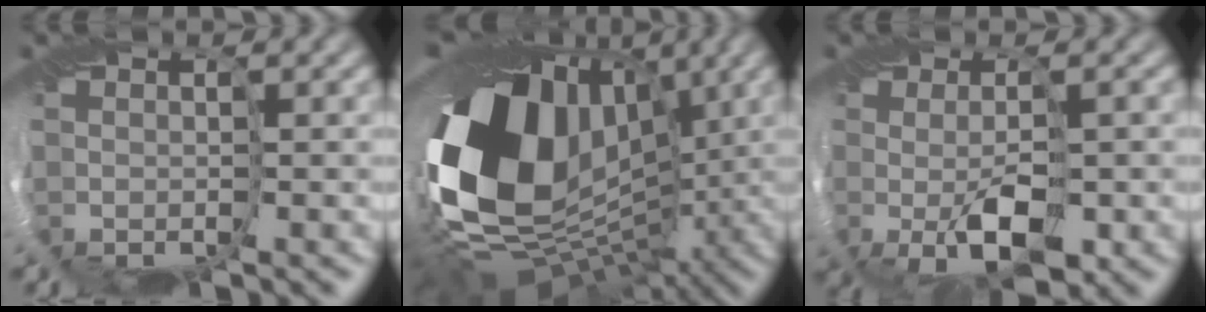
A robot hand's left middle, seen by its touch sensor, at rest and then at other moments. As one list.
[{"total": 16.0, "force": [0.2, 11.7, 11.0], "torque": [-0.228, -0.015, 0.002]}, {"total": 3.1, "force": [-1.4, 0.2, 2.7], "torque": [-0.054, -0.006, -0.020]}]